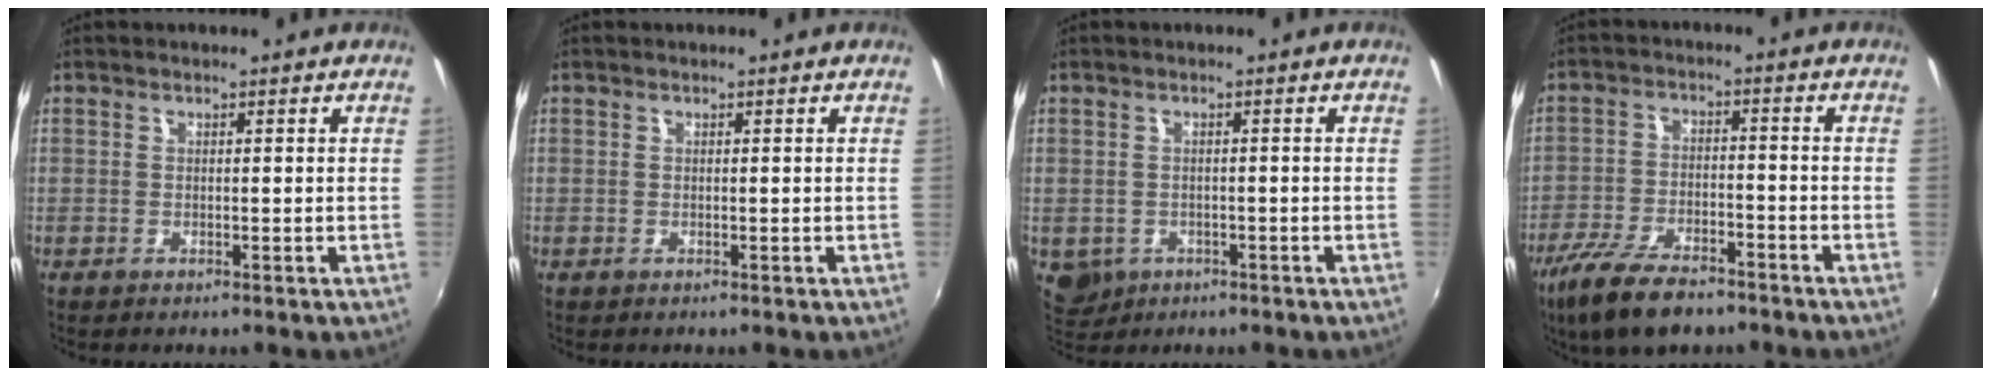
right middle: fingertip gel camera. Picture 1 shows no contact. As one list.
[{"total": 0.0}, {"total": 4.1, "force": [-1.5, 3.5, 1.6], "torque": [-0.036, -0.006, -0.014]}, {"total": 12.4, "force": [-9.2, 4.4, 7.1], "torque": [-0.165, -0.026, -0.166]}]